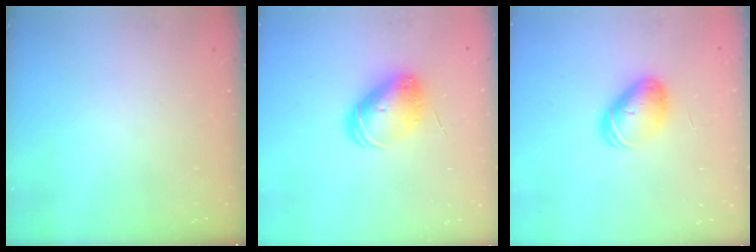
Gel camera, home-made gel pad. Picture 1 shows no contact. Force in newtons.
{"total": 10.0, "press": 10.0, "slide": 0.6}
{"total": 8.1, "press": 8.1, "slide": 0.7}